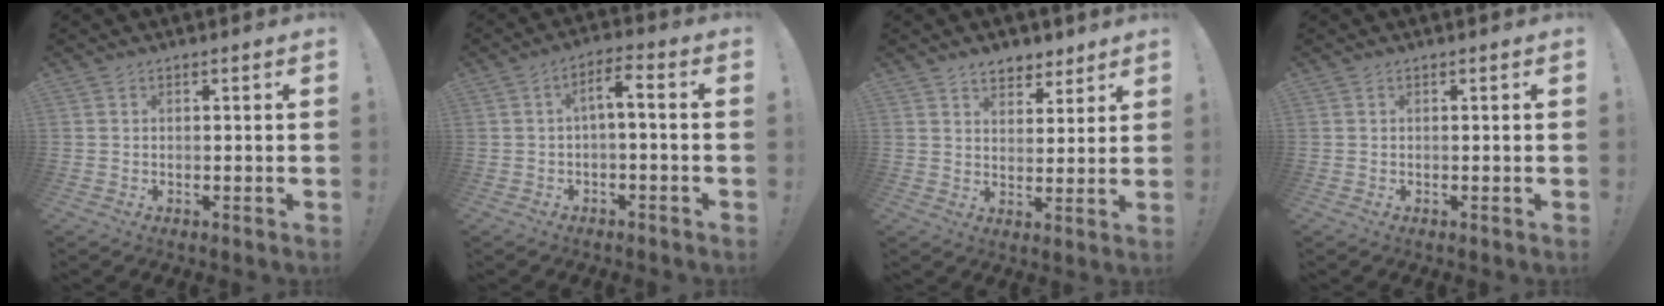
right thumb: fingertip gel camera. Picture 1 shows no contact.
{"total": 5.3, "force": [-1.4, 1.7, 4.8], "torque": [-0.079, 0.010, -0.028]}
{"total": 6.4, "force": [5.0, 3.7, 1.5], "torque": [-0.004, -0.038, 0.090]}
{"total": 0.0}